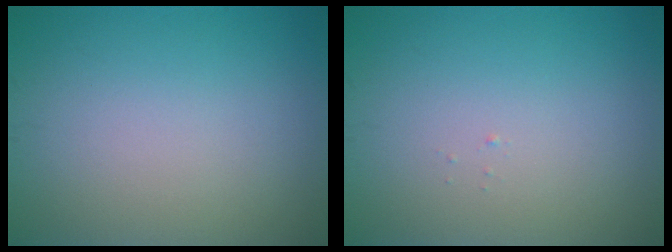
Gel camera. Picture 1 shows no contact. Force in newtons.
{"total": 0.0}